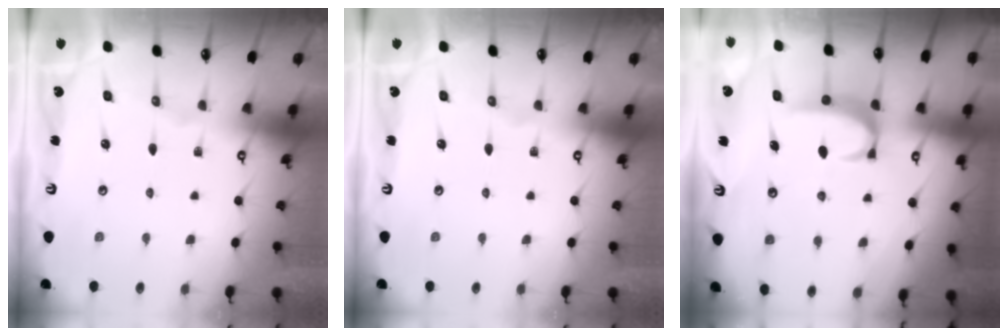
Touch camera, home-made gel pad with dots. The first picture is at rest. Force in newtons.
{"total": 0.0}
{"total": 2.7, "press": 2.7, "slide": 0.4}